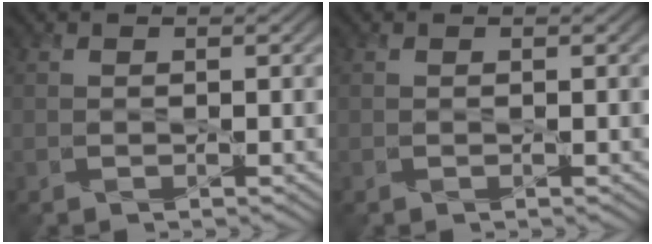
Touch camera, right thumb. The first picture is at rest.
{"total": 0.0}